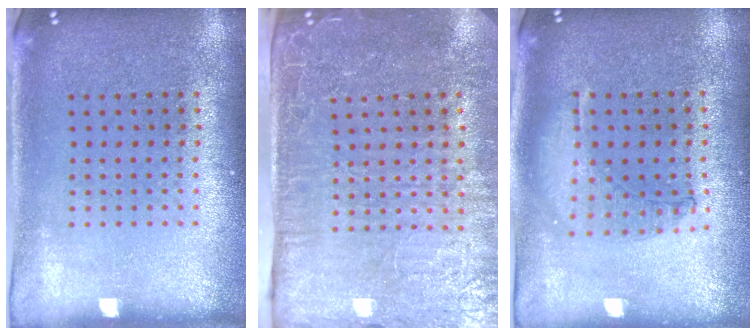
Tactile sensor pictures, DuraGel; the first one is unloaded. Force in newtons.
{"total": 4.7, "press": 4.0, "slide": 2.4}
{"total": 0.9, "press": 0.9, "slide": 0.2}